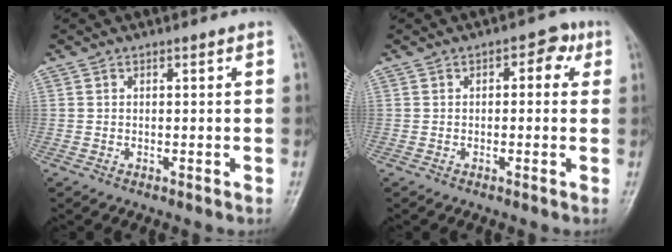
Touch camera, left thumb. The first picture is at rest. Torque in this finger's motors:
{"motor_torque": [-0.12, 0.00, -0.04, 0.34, 0.05]}